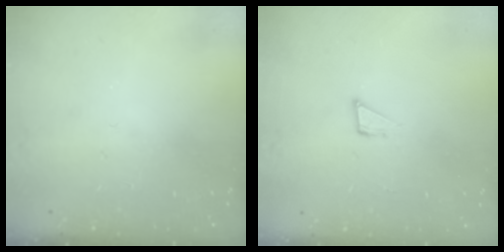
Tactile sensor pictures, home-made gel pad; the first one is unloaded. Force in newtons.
{"total": 2.7, "press": 2.7, "slide": 0.2}